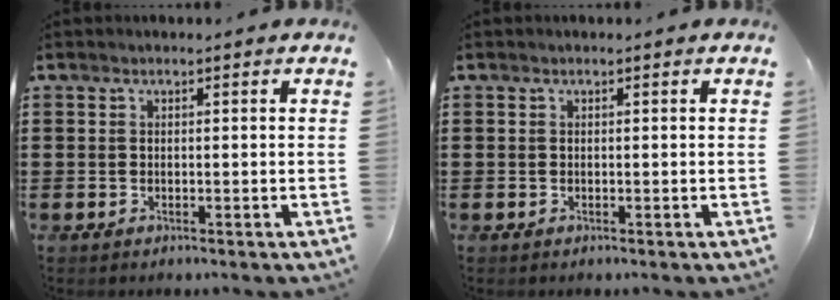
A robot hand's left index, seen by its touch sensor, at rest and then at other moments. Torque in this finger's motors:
{"motor_torque": [-0.20, 0.22, 0.00, -0.01]}